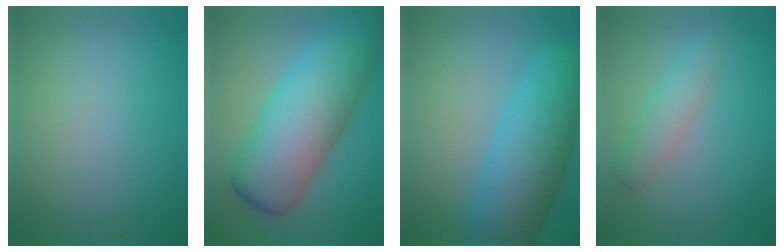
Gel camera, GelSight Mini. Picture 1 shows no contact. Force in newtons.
{"total": 11.7, "press": 11.7, "slide": 0.1}
{"total": 9.9, "press": 9.9, "slide": 0.4}
{"total": 2.8, "press": 2.8, "slide": 0.1}